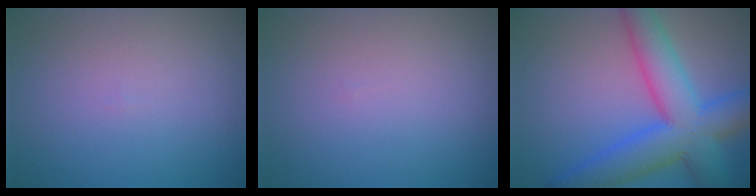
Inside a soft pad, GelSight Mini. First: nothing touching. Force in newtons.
{"total": 0.0}
{"total": 8.9, "press": 8.9, "slide": 0.4}